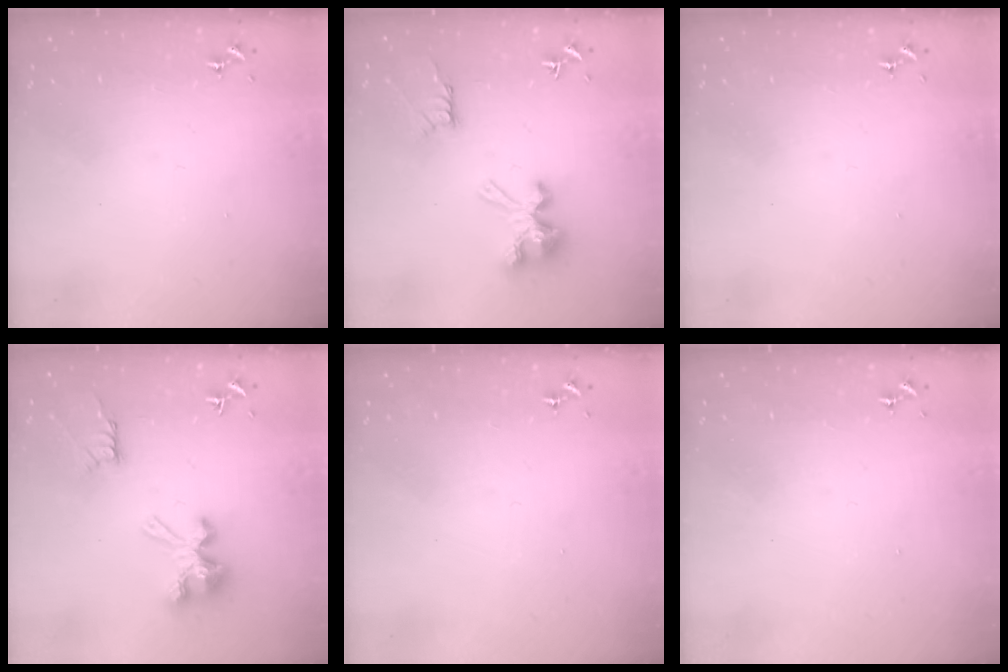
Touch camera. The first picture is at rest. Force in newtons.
{"total": 10.5, "press": 10.5, "slide": 0.1}
{"total": 0.0}
{"total": 10.5, "press": 10.5, "slide": 0.1}
{"total": 0.0}
{"total": 0.0}